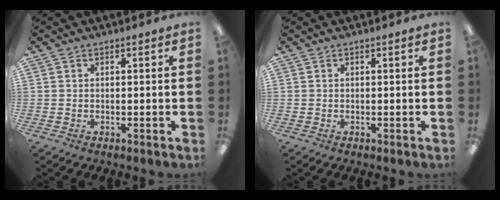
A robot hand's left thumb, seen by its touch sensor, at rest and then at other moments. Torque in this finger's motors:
{"motor_torque": [-0.03, 0.05, -0.17, 0.03, 0.00]}